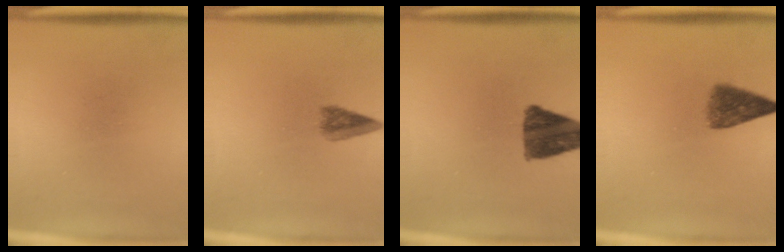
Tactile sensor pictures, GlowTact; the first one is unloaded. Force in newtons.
{"total": 3.0}
{"total": 10.9}
{"total": 5.5}